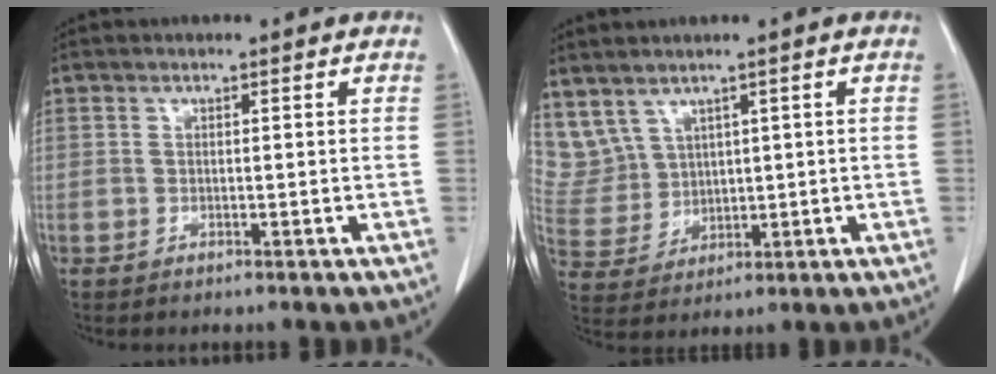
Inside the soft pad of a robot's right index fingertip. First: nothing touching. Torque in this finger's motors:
{"motor_torque": [-0.07, 0.03, -0.06, 0.00]}